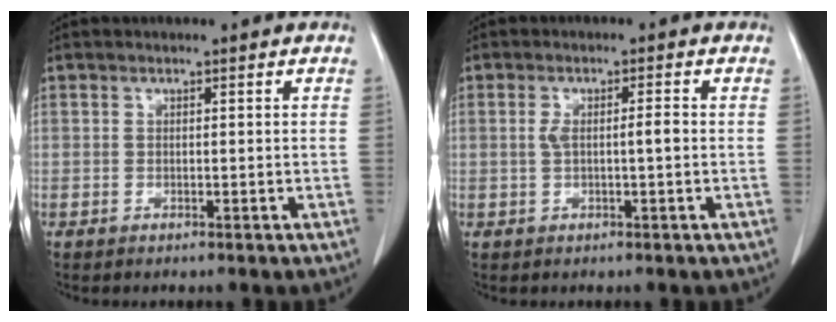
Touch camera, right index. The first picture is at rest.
{"total": 3.0, "force": [-0.1, 0.5, 3.0], "torque": [-0.059, 0.007, 0.001]}